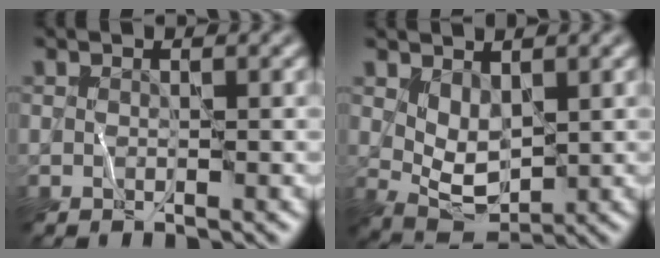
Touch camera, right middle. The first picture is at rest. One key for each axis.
{"total": 3.0, "fx": 1.3, "fy": 1.6, "fz": 2.2, "tx": -0.045, "ty": -0.008, "tz": 0.030}